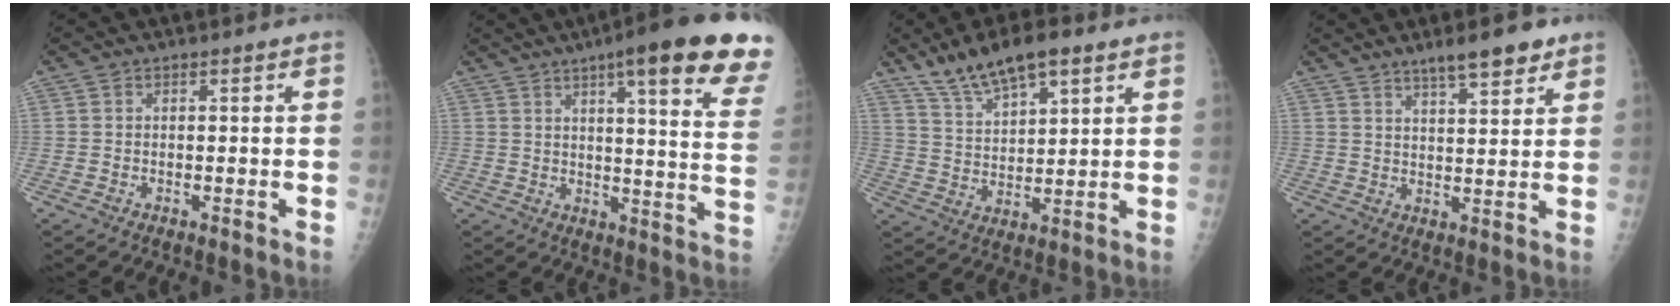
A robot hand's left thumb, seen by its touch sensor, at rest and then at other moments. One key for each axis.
{"total": 23.8, "fx": 14.7, "fy": 3.7, "fz": 18.3, "tx": -0.213, "ty": -0.042, "tz": 0.176}
{"total": 11.4, "fx": 7.9, "fy": 3.8, "fz": 7.3, "tx": -0.117, "ty": -0.027, "tz": 0.148}
{"total": 7.9, "fx": 5.8, "fy": 1.9, "fz": 5.0, "tx": -0.064, "ty": -0.030, "tz": 0.091}